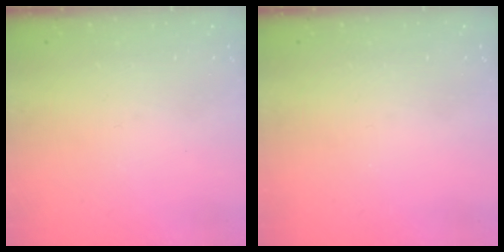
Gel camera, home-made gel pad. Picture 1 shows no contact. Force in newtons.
{"total": 0.0}